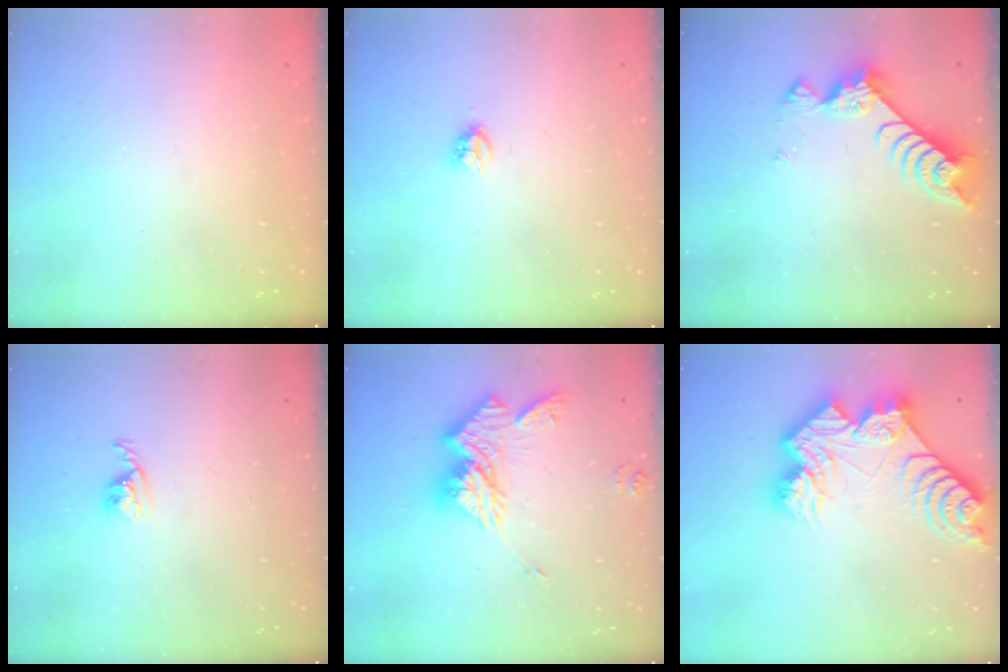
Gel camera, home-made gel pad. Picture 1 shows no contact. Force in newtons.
{"total": 3.7, "press": 3.7, "slide": 0.3}
{"total": 7.3, "press": 7.3, "slide": 0.9}
{"total": 3.3, "press": 3.2, "slide": 0.4}
{"total": 16.0, "press": 15.9, "slide": 1.7}
{"total": 16.9, "press": 16.8, "slide": 1.8}